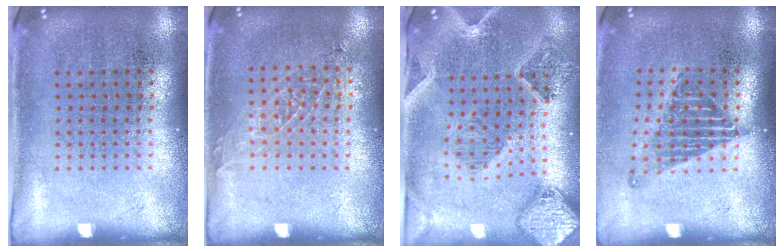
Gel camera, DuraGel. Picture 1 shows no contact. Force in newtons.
{"total": 0.9, "press": 0.9, "slide": 0.1}
{"total": 1.7, "press": 1.6, "slide": 0.4}
{"total": 1.3, "press": 1.1, "slide": 0.7}